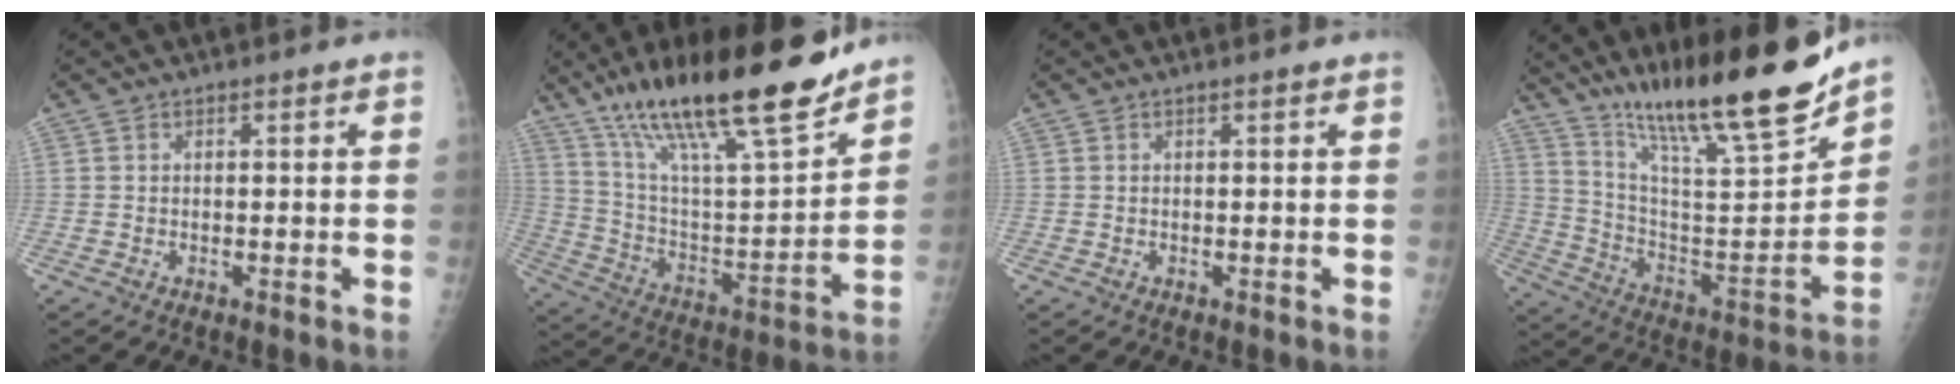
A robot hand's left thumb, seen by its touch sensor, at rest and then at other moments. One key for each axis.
{"total": 26.0, "fx": 18.7, "fy": 5.3, "fz": 17.2, "tx": -0.269, "ty": -0.068, "tz": 0.322}
{"total": 0.0}
{"total": 24.9, "fx": 19.2, "fy": 3.4, "fz": 15.5, "tx": -0.230, "ty": -0.093, "tz": 0.325}